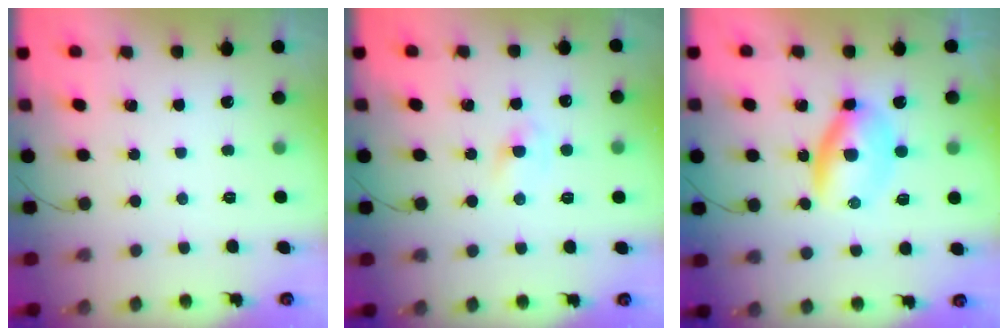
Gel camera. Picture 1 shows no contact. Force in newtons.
{"total": 2.2, "press": 2.0, "slide": 0.9}
{"total": 5.9, "press": 5.8, "slide": 0.9}